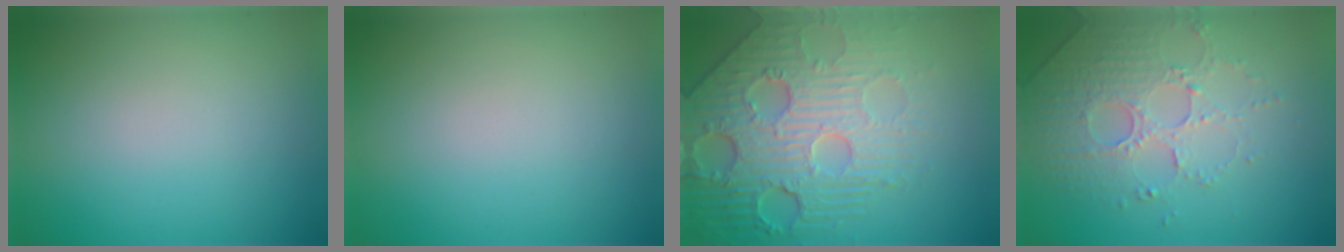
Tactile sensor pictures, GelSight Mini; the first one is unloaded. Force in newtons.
{"total": 0.0}
{"total": 8.6, "press": 5.9, "slide": 6.2}
{"total": 5.0, "press": 3.5, "slide": 3.6}